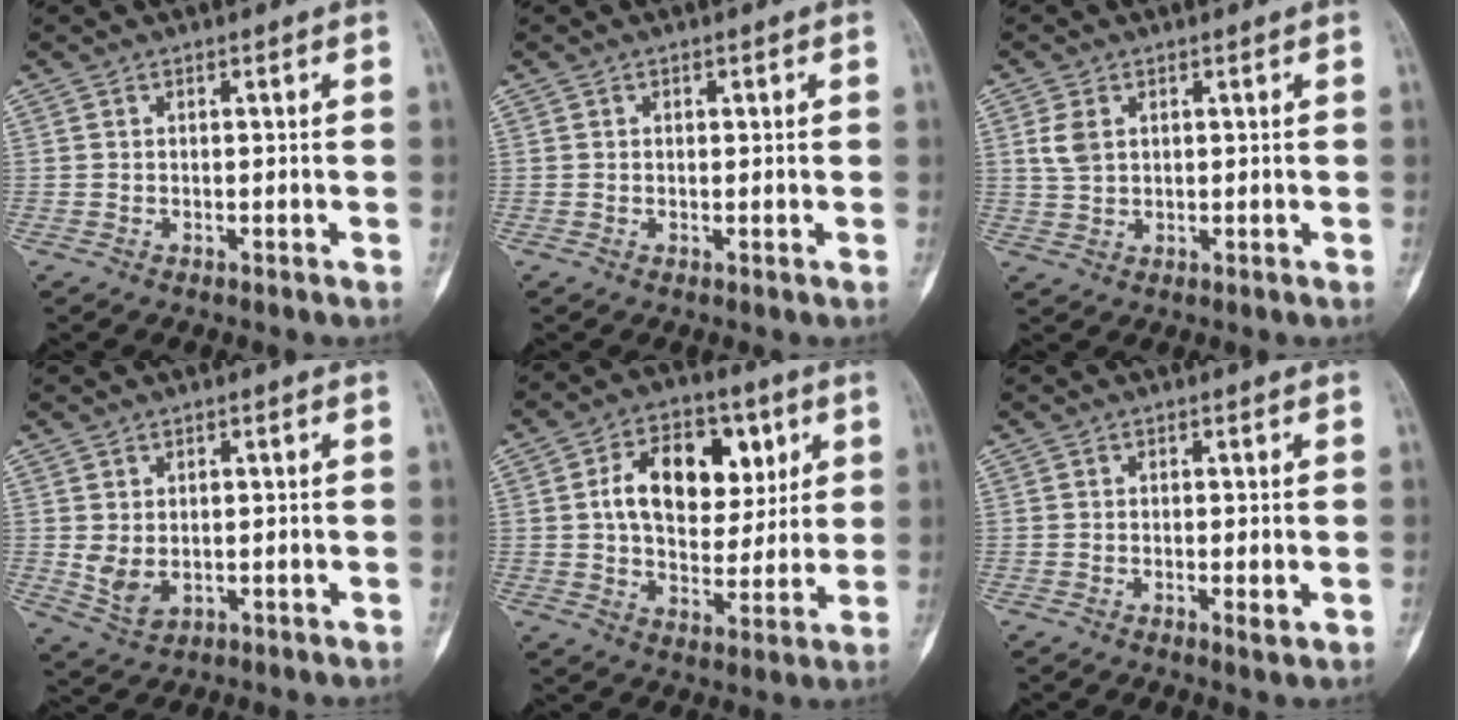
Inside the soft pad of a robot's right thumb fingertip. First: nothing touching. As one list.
[{"total": 0.5, "force": [0.2, 0.4, 0.3], "torque": [0.001, 0.000, 0.002]}, {"total": 3.6, "force": [1.2, 2.4, 2.4], "torque": [-0.048, 0.002, 0.029]}, {"total": 5.0, "force": [0.2, 3.5, 3.7], "torque": [-0.059, -0.007, 0.019]}, {"total": 16.2, "force": [4.5, 10.5, 11.5], "torque": [-0.141, -0.001, 0.072]}, {"total": 1.8, "force": [-0.3, 0.4, 1.7], "torque": [-0.028, -0.006, -0.006]}]